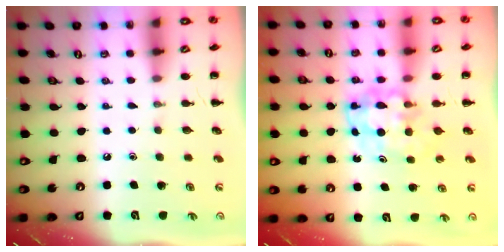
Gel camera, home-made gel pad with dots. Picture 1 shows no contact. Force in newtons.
{"total": 5.2, "press": 5.1, "slide": 1.0}